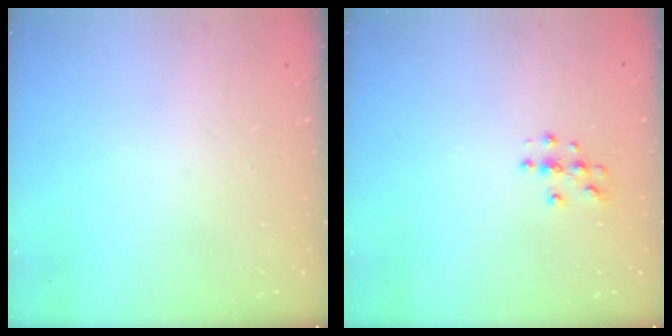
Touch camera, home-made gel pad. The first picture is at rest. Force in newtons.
{"total": 3.8, "press": 3.8, "slide": 0.3}